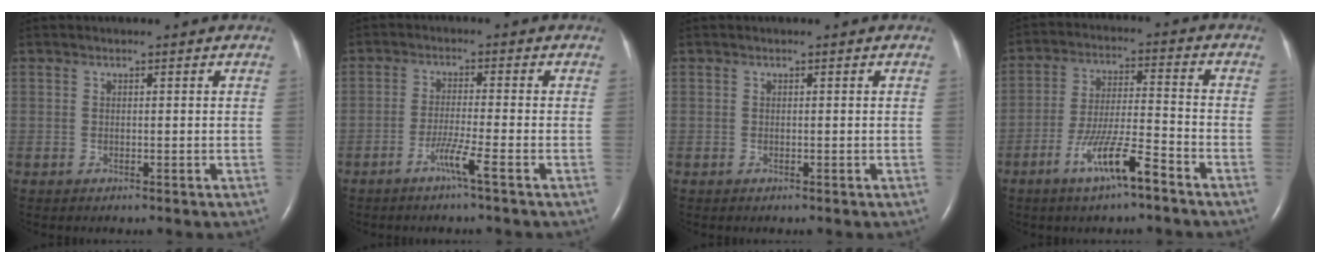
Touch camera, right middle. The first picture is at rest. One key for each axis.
{"total": 3.7, "fx": -2.2, "fy": -1.0, "fz": 2.8, "tx": -0.055, "ty": -0.007, "tz": -0.048}
{"total": 0.0}
{"total": 9.1, "fx": -5.7, "fy": 0.6, "fz": 7.1, "tx": -0.134, "ty": -0.006, "tz": -0.105}